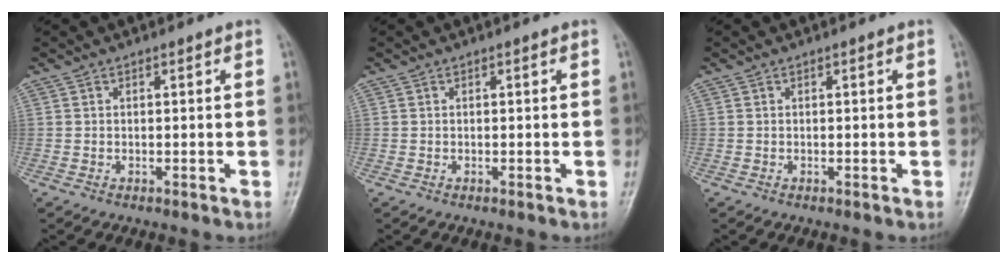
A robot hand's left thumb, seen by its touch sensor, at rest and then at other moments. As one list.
[{"total": 0.0}, {"total": 0.0}]